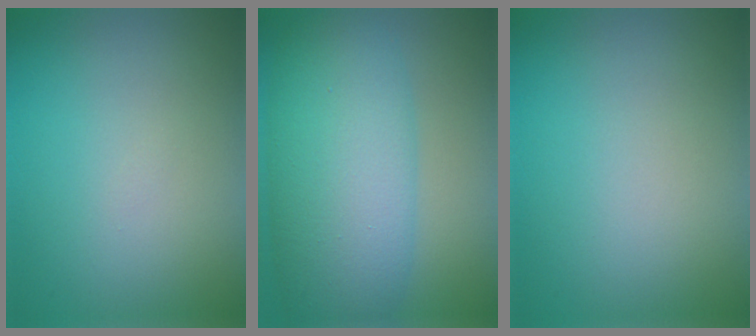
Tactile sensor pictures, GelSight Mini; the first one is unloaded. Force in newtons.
{"total": 10.1, "press": 10.1, "slide": 0.2}
{"total": 0.0}